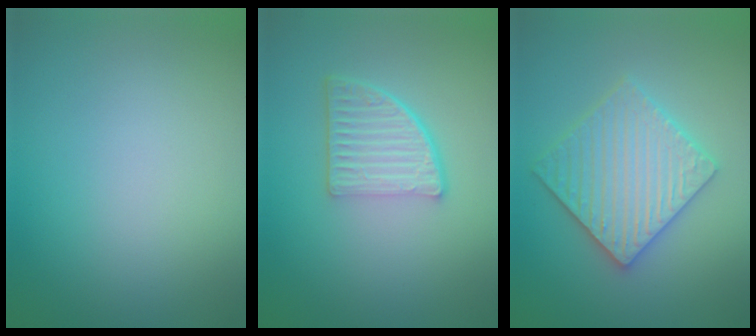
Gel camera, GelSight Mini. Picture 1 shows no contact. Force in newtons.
{"total": 4.8, "press": 3.3, "slide": 3.5}
{"total": 5.8, "press": 5.7, "slide": 1.1}